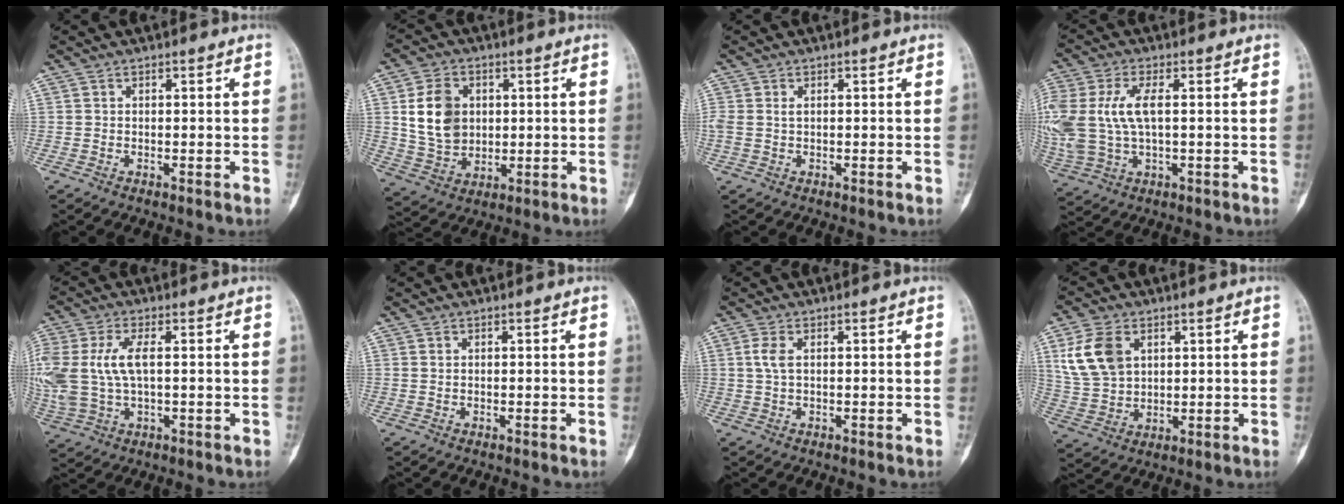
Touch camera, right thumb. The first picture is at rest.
{"total": 11.1, "force": [2.2, 8.5, 6.8], "torque": [-0.103, -0.008, 0.050]}
{"total": 2.1, "force": [0.3, 1.3, 1.6], "torque": [-0.052, 0.009, 0.011]}
{"total": 15.4, "force": [1.5, 8.4, 12.8], "torque": [-0.323, 0.004, 0.038]}
{"total": 13.7, "force": [1.3, 7.4, 11.5], "torque": [-0.289, 0.007, 0.033]}
{"total": 0.6, "force": [0.2, 0.4, 0.4], "torque": [-0.010, 0.003, 0.005]}
{"total": 2.8, "force": [0.6, 1.3, 2.4], "torque": [-0.065, 0.008, 0.015]}
{"total": 10.6, "force": [3.9, 7.3, 6.7], "torque": [-0.124, -0.008, 0.085]}